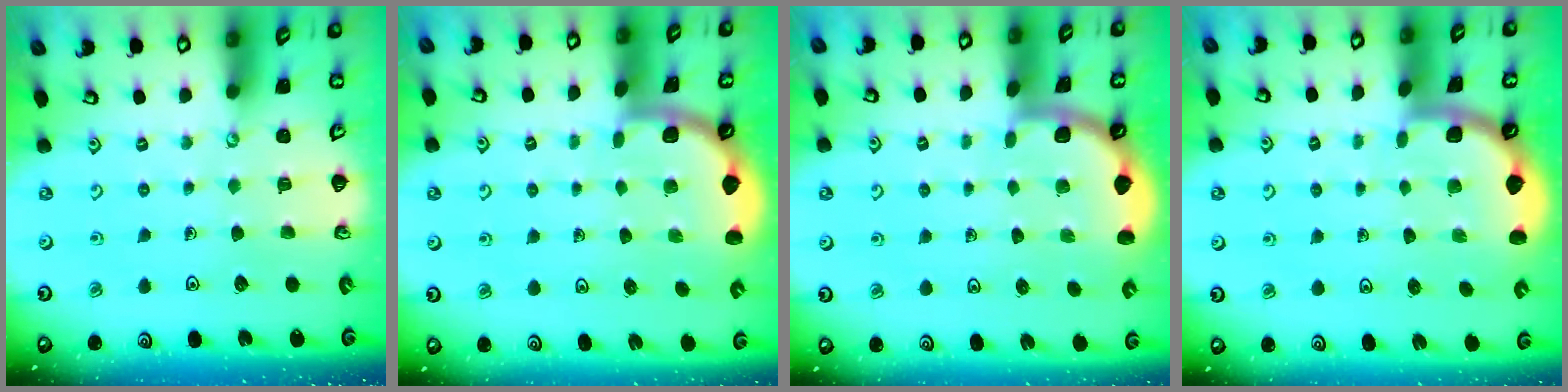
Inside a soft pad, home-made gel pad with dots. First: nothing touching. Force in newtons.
{"total": 1.8, "press": 1.8, "slide": 0.1}
{"total": 1.6, "press": 1.6, "slide": 0.2}
{"total": 1.7, "press": 1.7, "slide": 0.0}